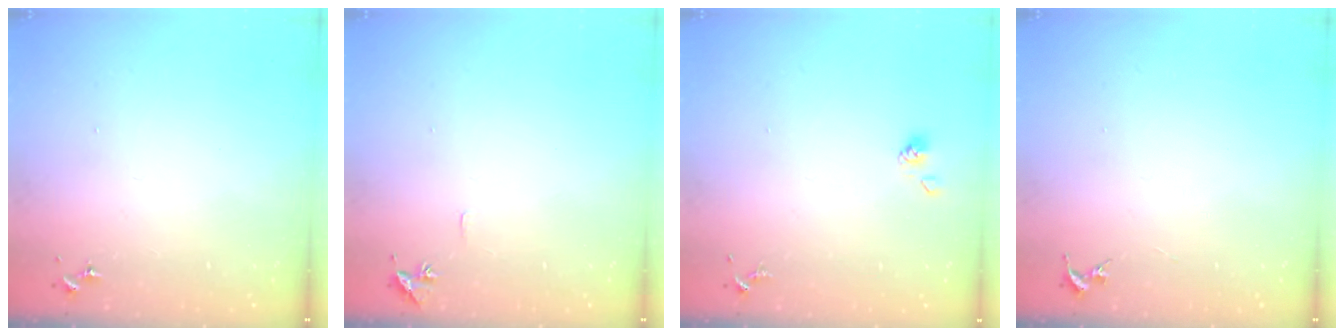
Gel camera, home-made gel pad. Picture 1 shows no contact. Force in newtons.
{"total": 4.8, "press": 4.8, "slide": 0.5}
{"total": 3.9, "press": 3.8, "slide": 0.9}
{"total": 0.0}